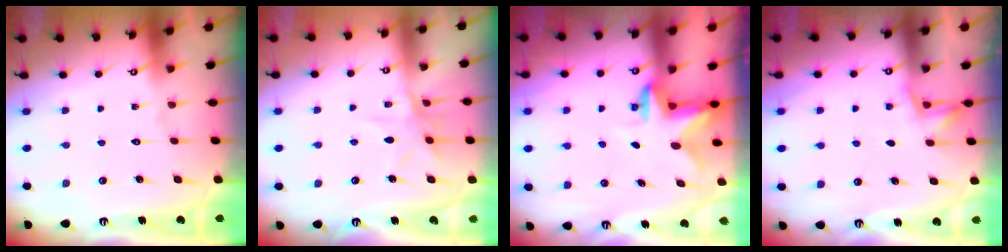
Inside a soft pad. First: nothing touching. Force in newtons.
{"total": 8.1, "press": 8.0, "slide": 0.7}
{"total": 2.6, "press": 2.6, "slide": 0.4}
{"total": 4.0, "press": 3.8, "slide": 1.3}